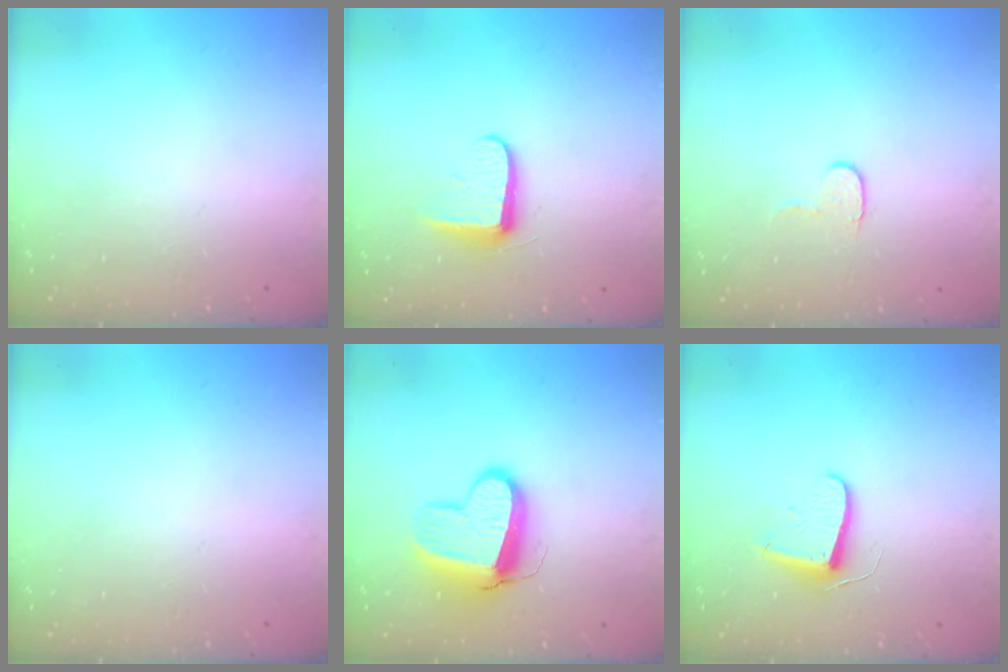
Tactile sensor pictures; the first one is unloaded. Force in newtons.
{"total": 7.1, "press": 7.0, "slide": 0.9}
{"total": 4.7, "press": 4.7, "slide": 0.5}
{"total": 0.0}
{"total": 11.5, "press": 11.4, "slide": 1.3}
{"total": 7.1, "press": 7.1, "slide": 0.5}